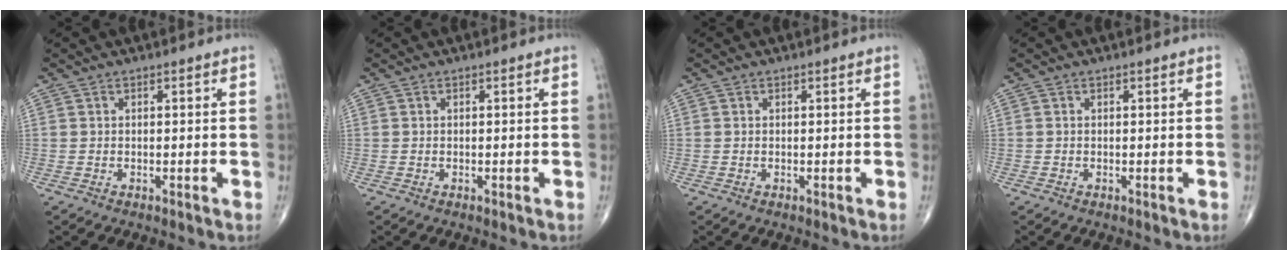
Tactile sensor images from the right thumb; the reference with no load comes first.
{"total": 0.0}
{"total": 0.0}
{"total": 0.0}